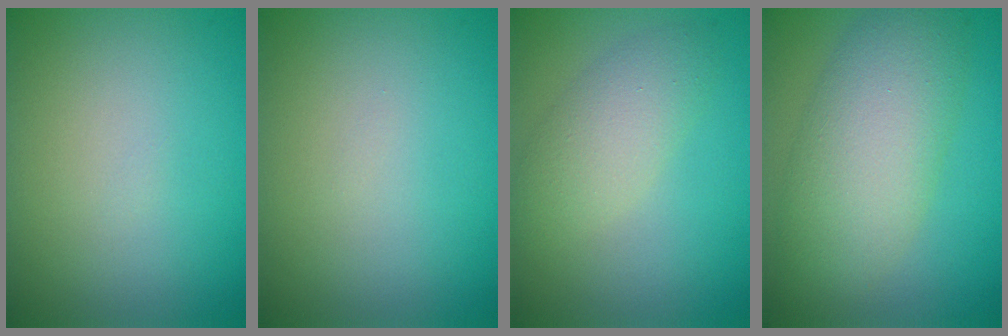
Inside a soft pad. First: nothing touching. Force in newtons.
{"total": 0.0}
{"total": 3.5, "press": 3.5, "slide": 0.2}
{"total": 7.5, "press": 7.5, "slide": 0.3}